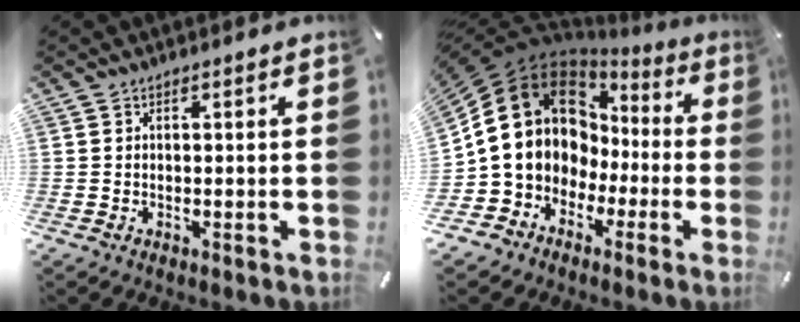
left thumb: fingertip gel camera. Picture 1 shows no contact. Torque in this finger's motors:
{"motor_torque": [0.15, 3.57, 1.81, 0.20, 0.81]}